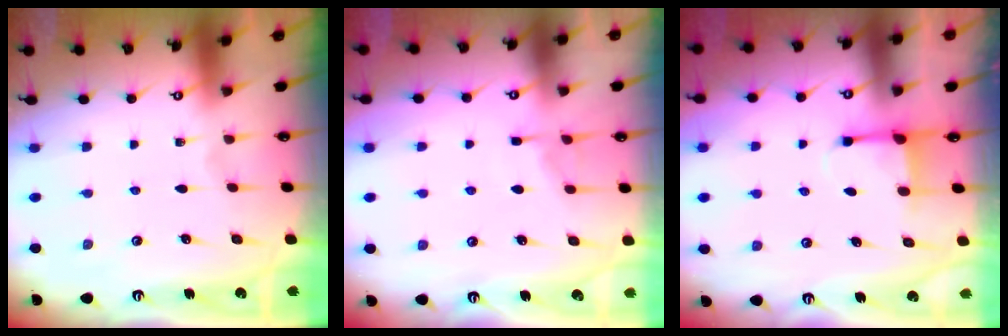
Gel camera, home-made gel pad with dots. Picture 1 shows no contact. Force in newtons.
{"total": 4.4, "press": 4.4, "slide": 0.4}
{"total": 3.1, "press": 2.9, "slide": 0.9}